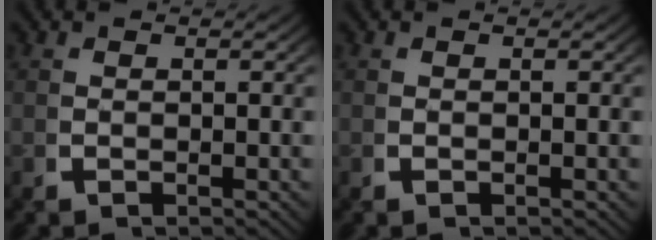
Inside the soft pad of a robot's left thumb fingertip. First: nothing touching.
{"total": 0.0}